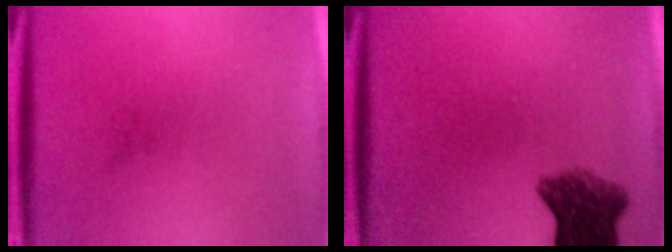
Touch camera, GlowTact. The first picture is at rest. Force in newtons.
{"total": 6.4}